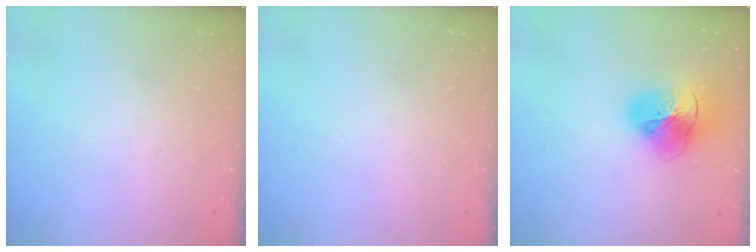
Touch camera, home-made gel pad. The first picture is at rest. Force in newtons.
{"total": 0.0}
{"total": 23.3, "press": 23.2, "slide": 2.4}